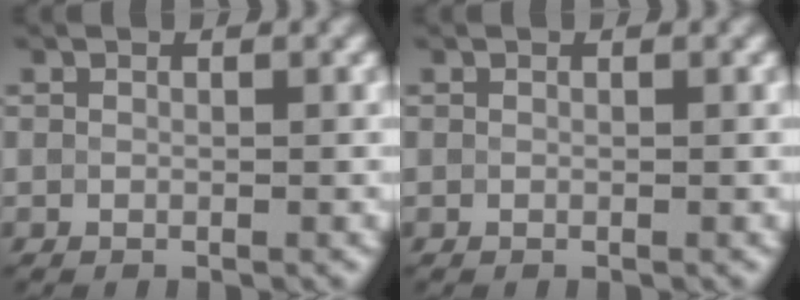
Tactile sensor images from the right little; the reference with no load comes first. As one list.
[{"total": 0.0}]